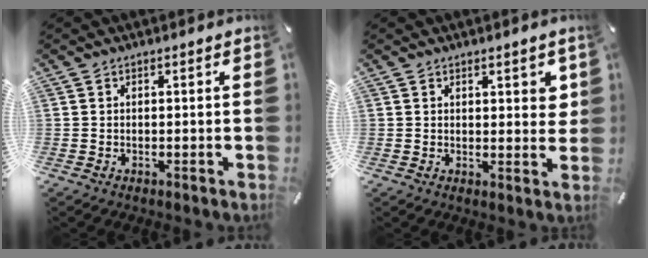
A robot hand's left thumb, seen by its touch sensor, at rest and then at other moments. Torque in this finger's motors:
{"motor_torque": [0.13, -0.11, 0.05, -0.04, 0.00]}